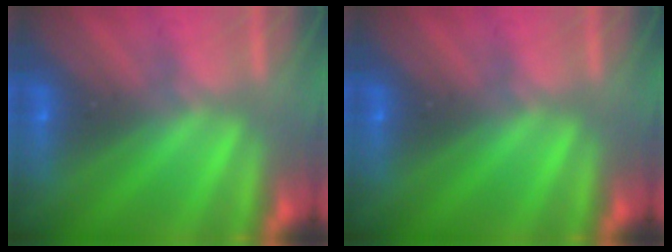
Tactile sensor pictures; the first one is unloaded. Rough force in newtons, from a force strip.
{"total": 0.0}